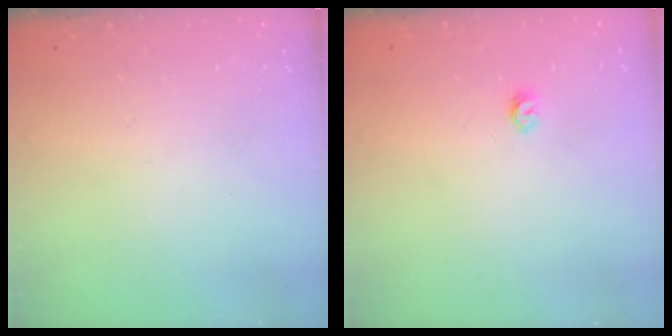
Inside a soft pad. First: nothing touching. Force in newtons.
{"total": 3.6, "press": 3.6, "slide": 0.3}